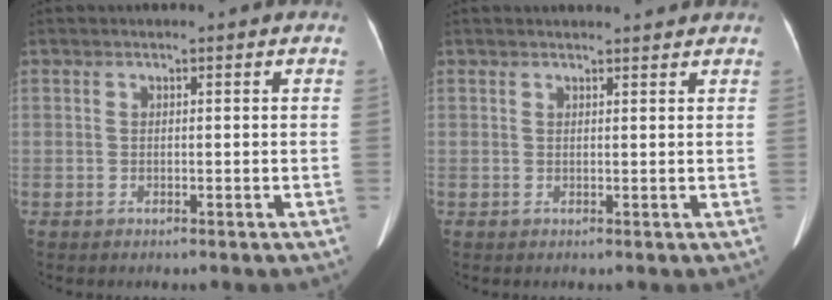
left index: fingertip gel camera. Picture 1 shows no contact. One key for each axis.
{"total": 3.1, "fx": 3.1, "fy": 0.3, "fz": 0.6, "tx": -0.012, "ty": 0.015, "tz": 0.035}